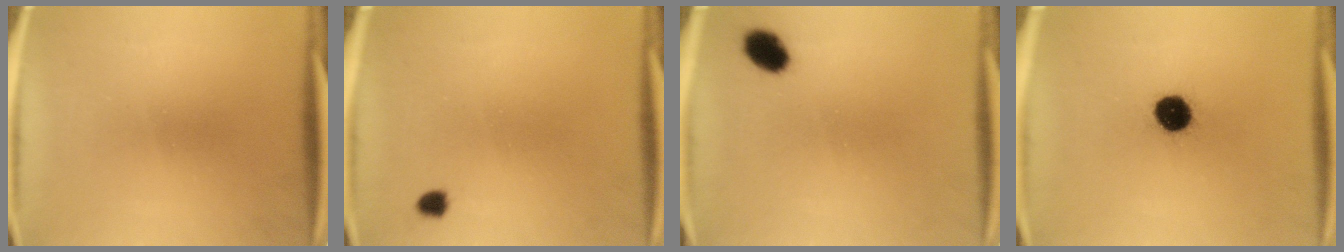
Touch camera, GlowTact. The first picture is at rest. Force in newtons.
{"total": 1.4}
{"total": 4.7}
{"total": 8.6}